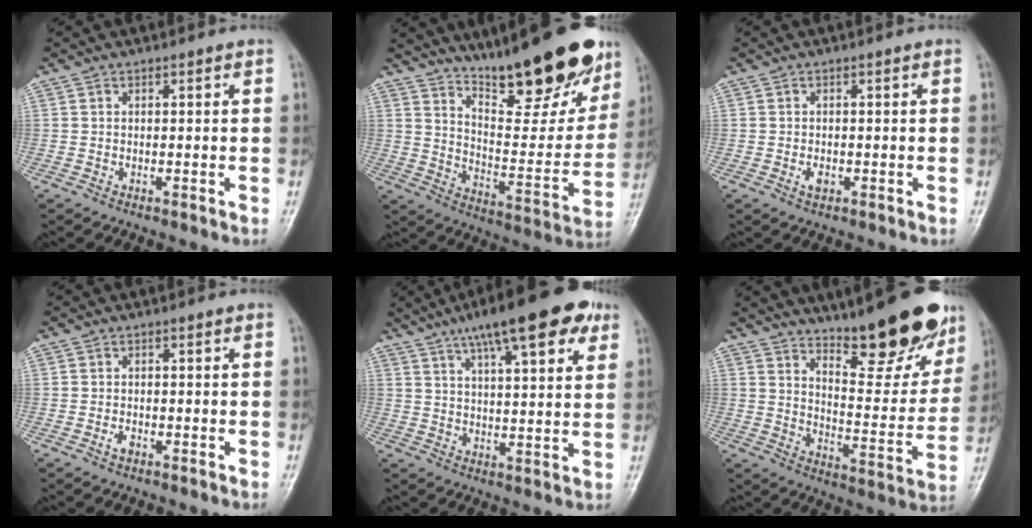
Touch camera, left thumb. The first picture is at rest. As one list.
[{"total": 23.4, "force": [16.8, 6.7, 14.8], "torque": [-0.170, -0.094, 0.261]}, {"total": 1.5, "force": [-0.4, 0.9, 1.2], "torque": [-0.021, -0.001, -0.008]}, {"total": 1.2, "force": [-0.6, 0.7, 0.8], "torque": [-0.016, 0.004, -0.012]}, {"total": 17.9, "force": [10.5, 5.2, 13.5], "torque": [-0.182, -0.010, 0.157]}, {"total": 19.5, "force": [14.2, 5.8, 12.1], "torque": [-0.122, -0.096, 0.212]}]